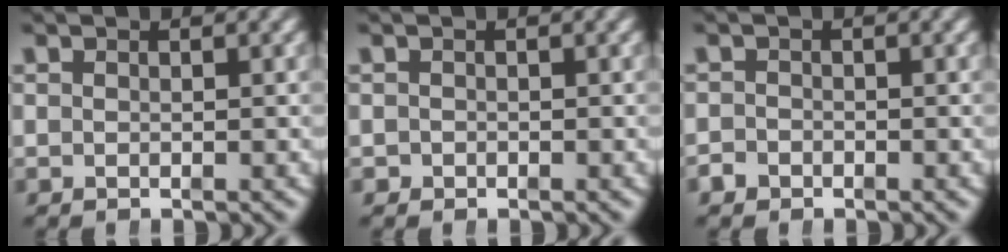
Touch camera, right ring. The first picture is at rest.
{"total": 0.8, "force": [-0.6, 0.6, -0.2], "torque": [0.001, -0.009, -0.006]}
{"total": 1.4, "force": [-1.1, 0.9, 0.0], "torque": [0.001, -0.011, -0.018]}